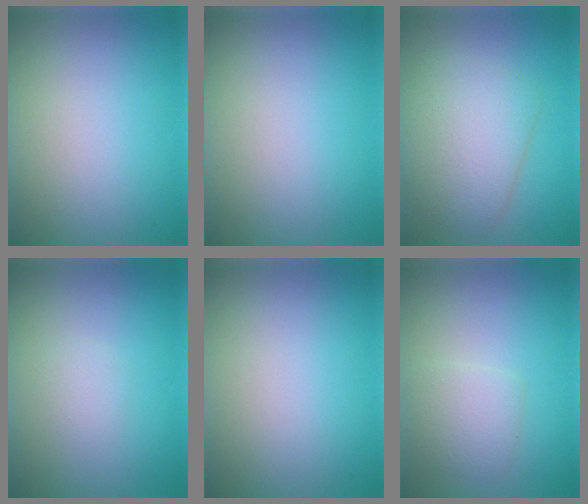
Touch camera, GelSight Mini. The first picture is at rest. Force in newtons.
{"total": 0.0}
{"total": 5.5, "press": 5.5, "slide": 0.2}
{"total": 1.0, "press": 1.0, "slide": 0.0}
{"total": 0.0}
{"total": 2.3, "press": 2.3, "slide": 0.0}